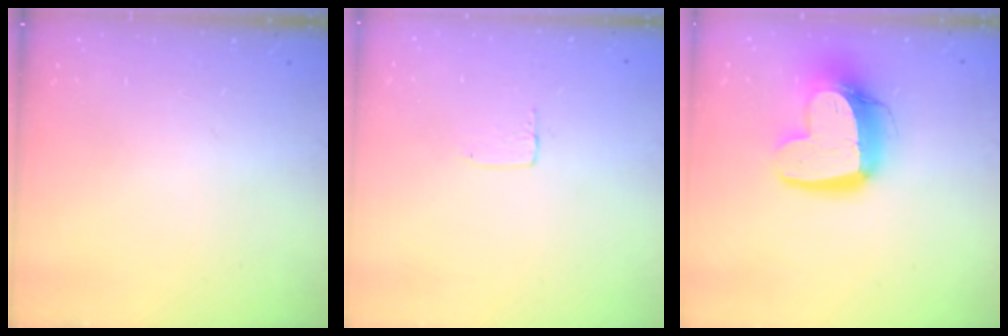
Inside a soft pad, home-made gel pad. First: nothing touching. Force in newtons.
{"total": 3.5, "press": 3.5, "slide": 0.2}
{"total": 15.5, "press": 15.4, "slide": 1.8}